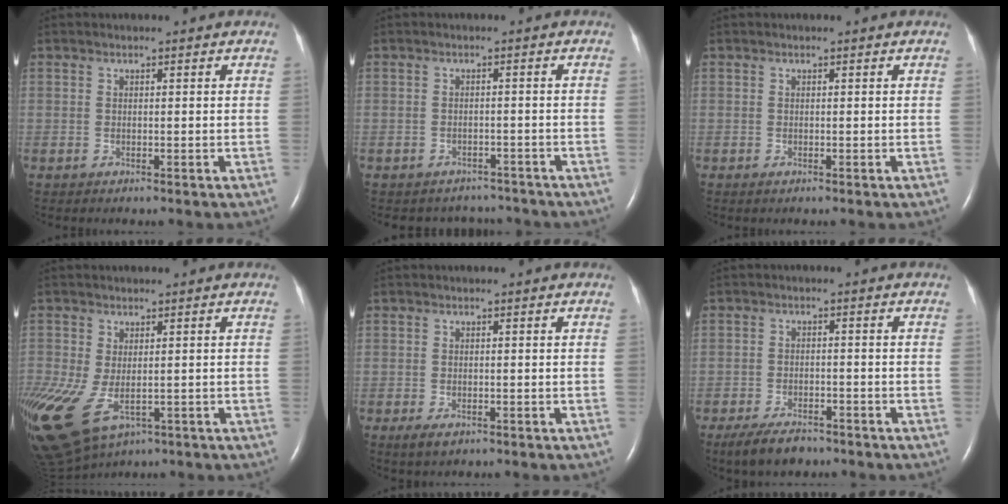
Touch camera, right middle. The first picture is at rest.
{"total": 4.0, "force": [-3.7, 1.6, -0.7], "torque": [0.005, 0.013, -0.044]}
{"total": 0.0}
{"total": 15.5, "force": [-6.2, 10.1, 9.9], "torque": [-0.288, -0.027, -0.089]}
{"total": 1.6, "force": [-0.7, 0.7, 1.2], "torque": [-0.025, -0.003, -0.007]}
{"total": 5.1, "force": [-3.9, 1.9, 2.6], "torque": [-0.053, -0.005, -0.064]}